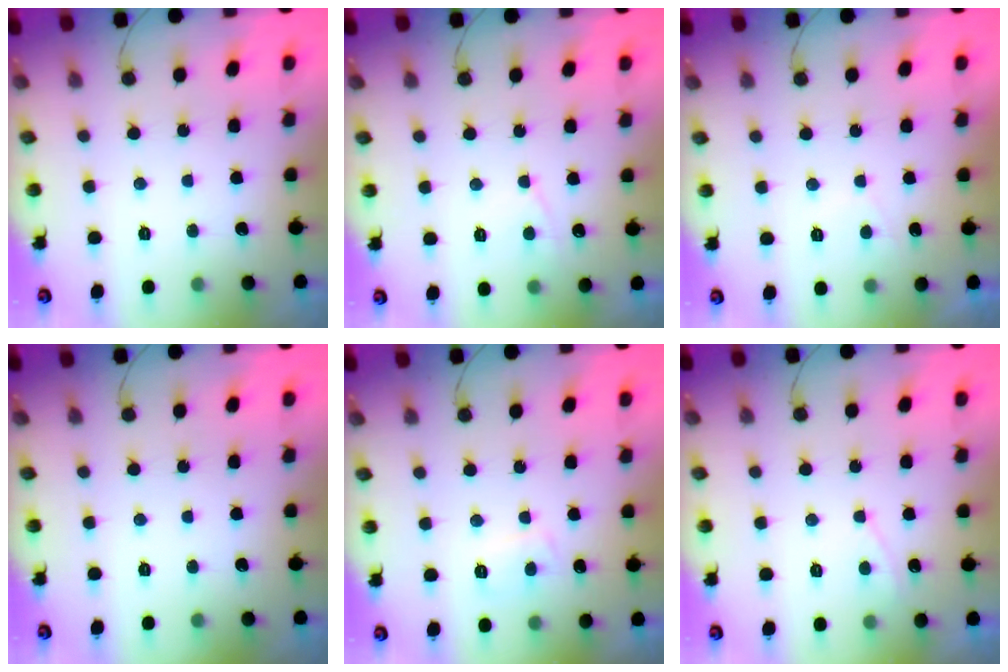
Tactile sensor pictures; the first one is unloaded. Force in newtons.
{"total": 4.4, "press": 4.4, "slide": 0.5}
{"total": 0.9, "press": 0.7, "slide": 0.5}
{"total": 0.0}
{"total": 4.1, "press": 4.0, "slide": 0.8}
{"total": 2.9, "press": 2.9, "slide": 0.4}